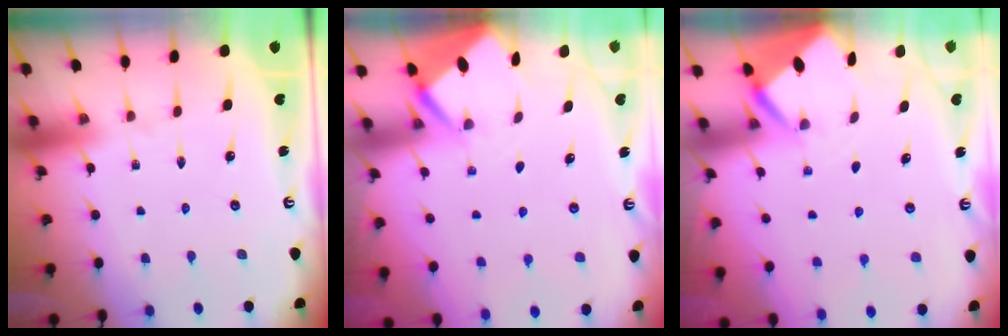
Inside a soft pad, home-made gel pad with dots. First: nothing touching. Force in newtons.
{"total": 2.7, "press": 2.7, "slide": 0.3}
{"total": 2.4, "press": 2.4, "slide": 0.3}